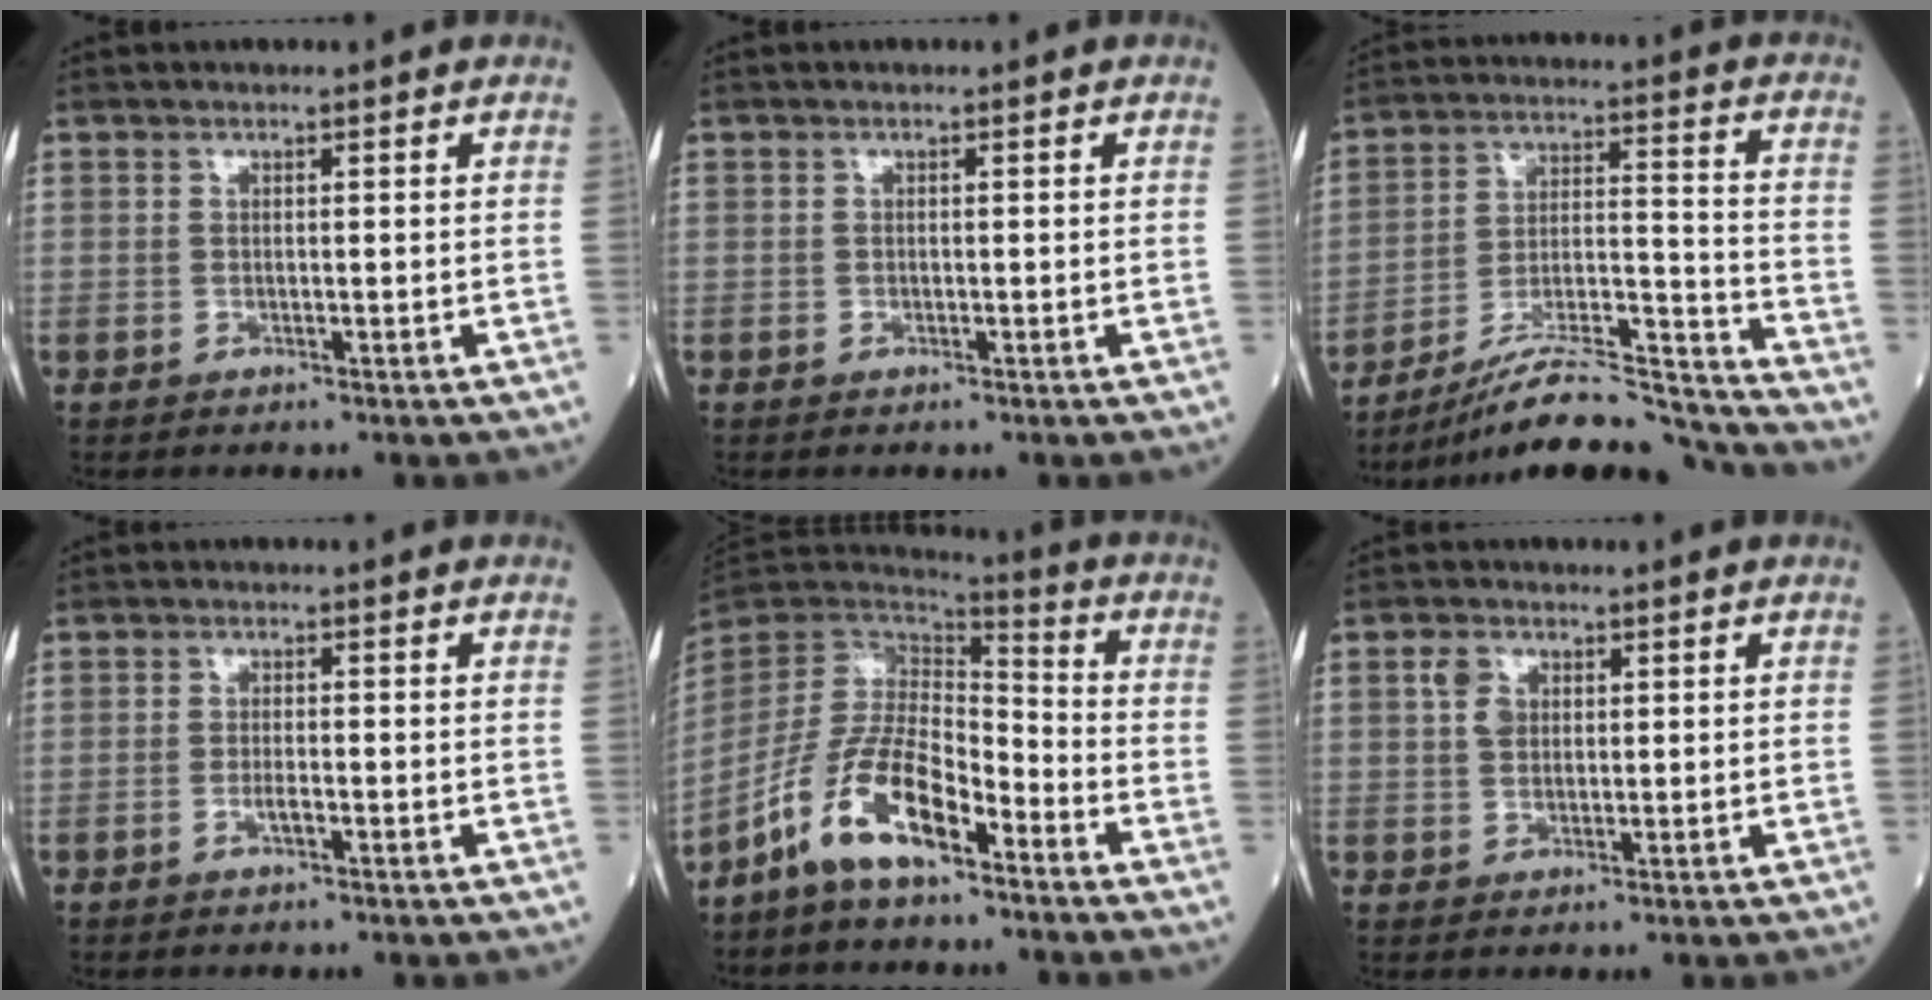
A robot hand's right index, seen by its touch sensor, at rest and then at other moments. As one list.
[{"total": 0.0}, {"total": 18.3, "force": [-17.1, 0.5, 6.3], "torque": [-0.108, 0.015, -0.282]}, {"total": 1.5, "force": [-0.8, 0.3, 1.2], "torque": [-0.024, 0.000, -0.016]}, {"total": 11.9, "force": [-7.1, 4.3, 8.6], "torque": [-0.183, 0.007, -0.138]}, {"total": 3.0, "force": [1.0, 2.2, 1.8], "torque": [-0.035, 0.008, 0.019]}]